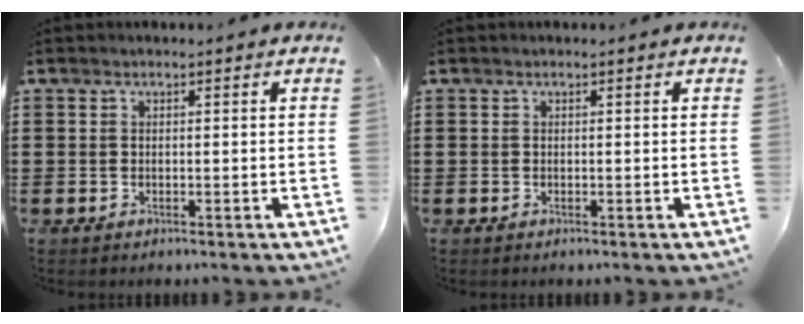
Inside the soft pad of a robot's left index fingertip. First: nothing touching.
{"total": 0.0}